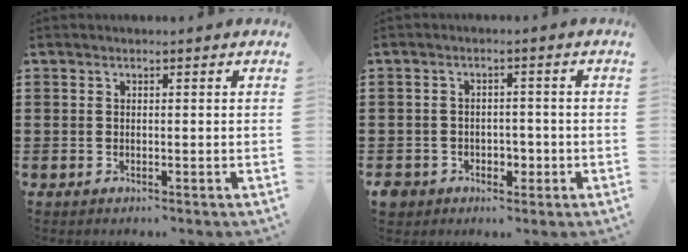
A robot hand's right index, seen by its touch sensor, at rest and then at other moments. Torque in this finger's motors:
{"motor_torque": [0.03, -0.01, 0.03, 0.03]}